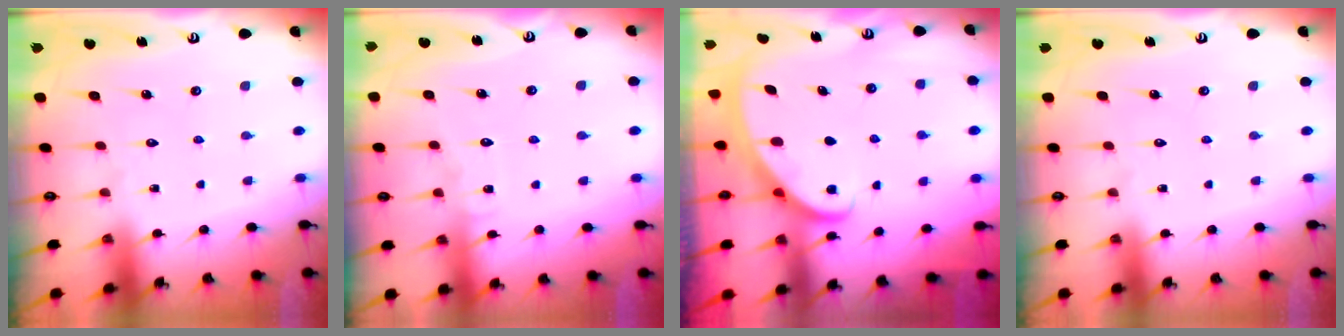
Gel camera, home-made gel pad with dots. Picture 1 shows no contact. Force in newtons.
{"total": 4.5, "press": 4.5, "slide": 0.3}
{"total": 2.5, "press": 2.5, "slide": 0.4}
{"total": 0.0}